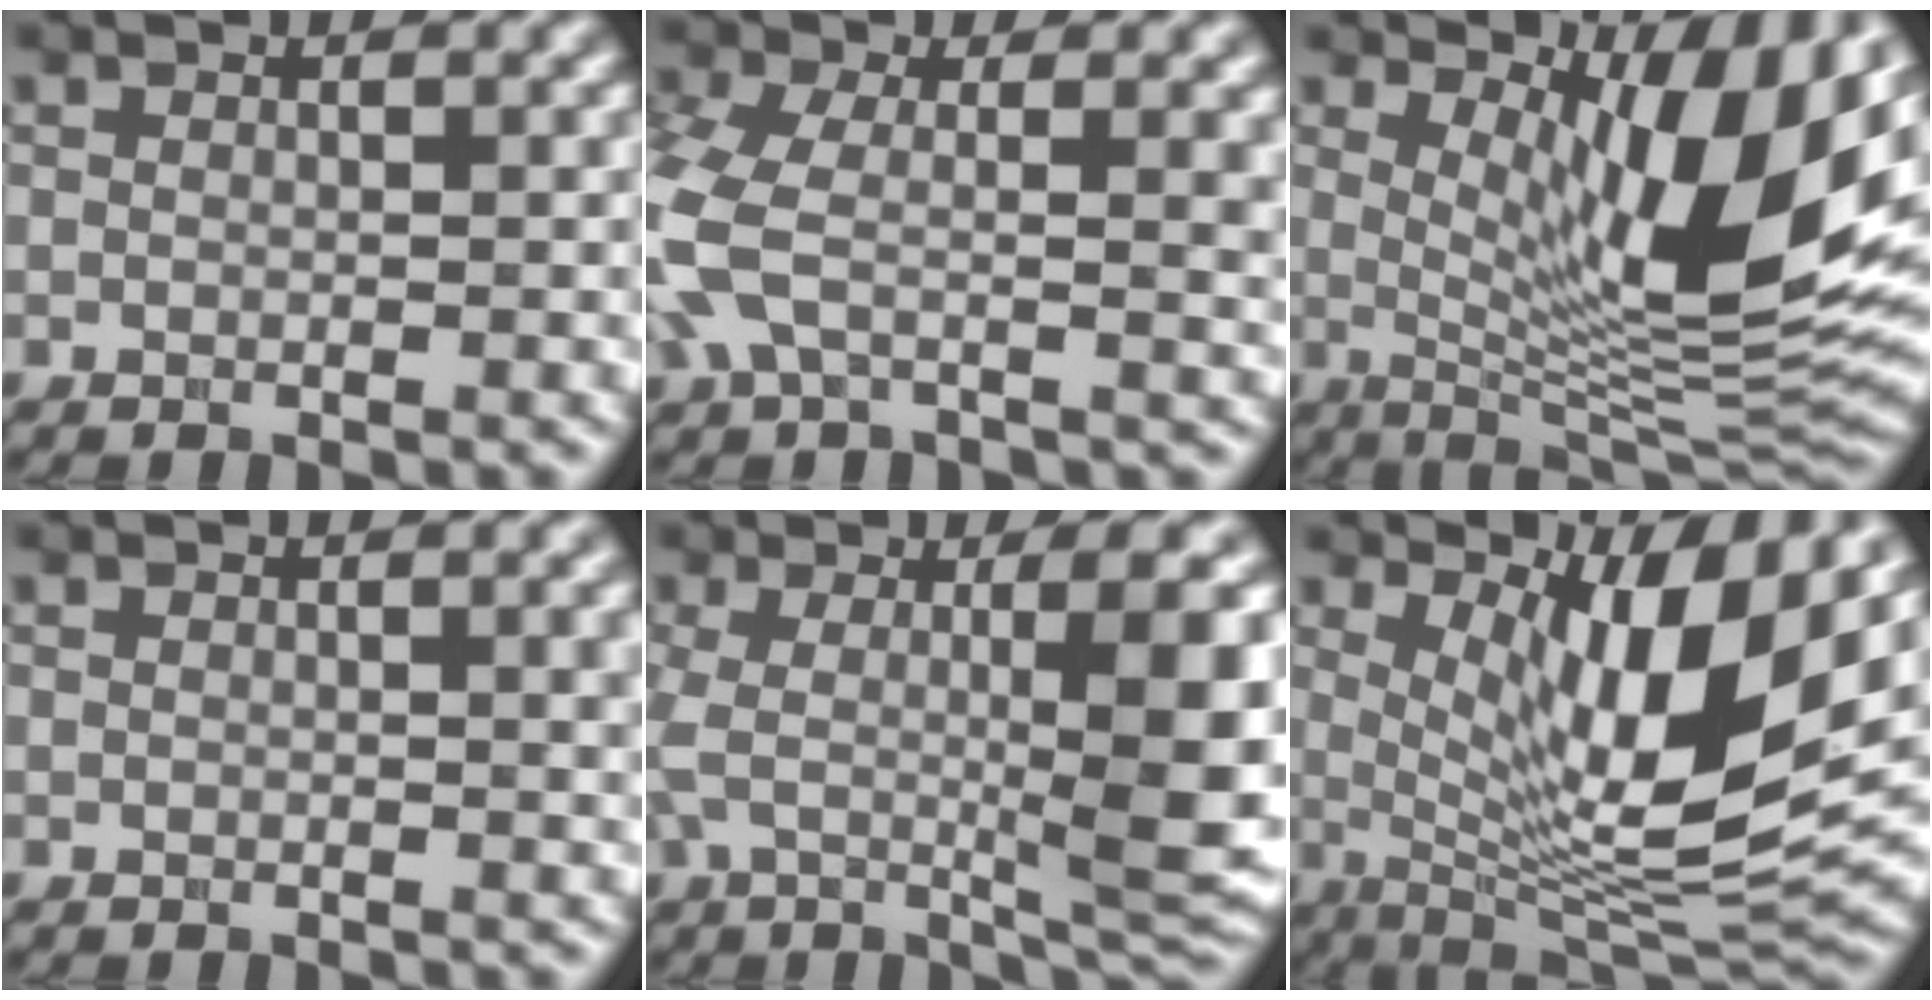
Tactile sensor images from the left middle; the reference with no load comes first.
{"total": 8.4, "force": [-1.1, 4.2, 7.2], "torque": [-0.197, -0.013, -0.022]}
{"total": 10.5, "force": [3.0, 2.9, 9.6], "torque": [-0.147, -0.017, 0.067]}
{"total": 2.7, "force": [0.5, 0.9, 2.5], "torque": [-0.020, 0.007, 0.014]}
{"total": 9.9, "force": [-0.6, 2.2, 9.6], "torque": [-0.161, -0.011, 0.003]}
{"total": 10.5, "force": [3.2, 2.6, 9.6], "torque": [-0.156, -0.013, 0.074]}